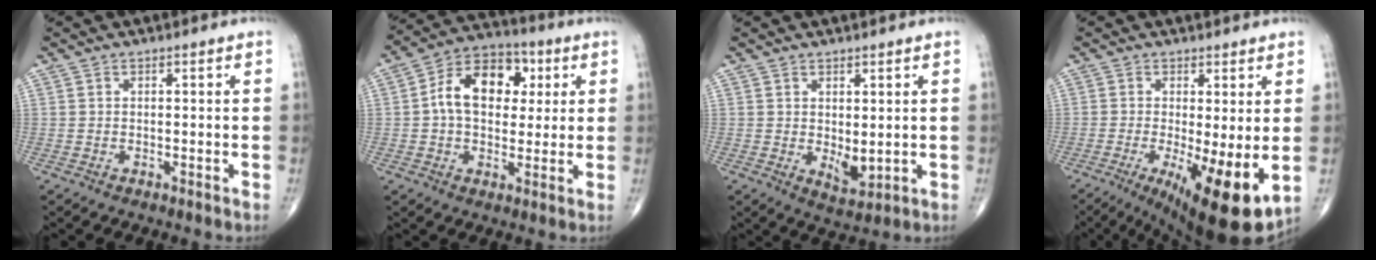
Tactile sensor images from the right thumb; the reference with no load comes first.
{"total": 13.5, "force": [2.4, 9.2, 9.6], "torque": [-0.128, 0.017, 0.029]}
{"total": 4.3, "force": [0.3, 2.2, 3.7], "torque": [-0.047, -0.016, 0.015]}
{"total": 13.1, "force": [-2.7, 3.4, 12.4], "torque": [-0.188, -0.023, -0.030]}